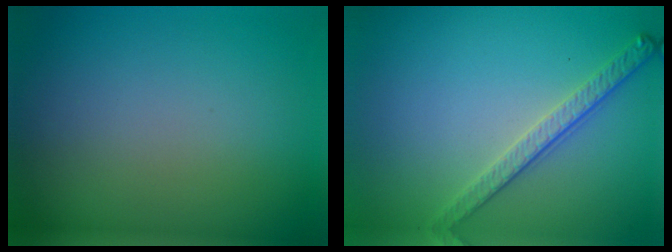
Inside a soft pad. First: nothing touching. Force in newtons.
{"total": 2.8, "press": 2.5, "slide": 1.2}